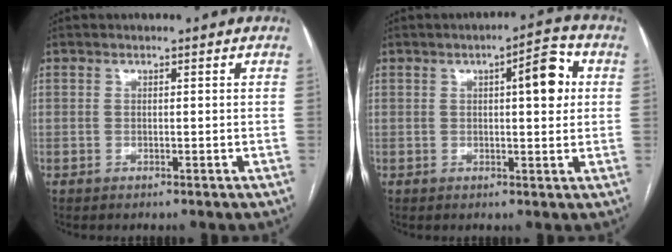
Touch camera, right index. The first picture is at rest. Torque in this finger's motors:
{"motor_torque": [0.82, 0.27, 0.21, 0.06]}